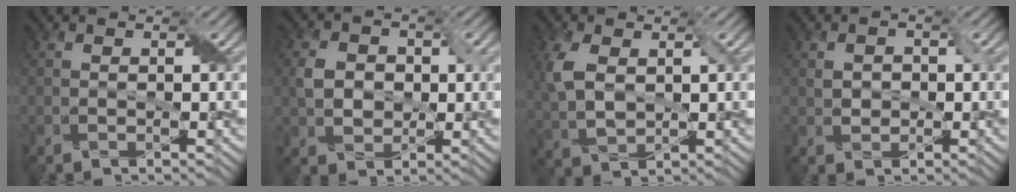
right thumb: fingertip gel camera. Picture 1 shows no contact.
{"total": 4.2, "force": [0.2, 3.7, 2.1], "torque": [-0.048, -0.003, 0.003]}
{"total": 5.9, "force": [1.4, 3.7, 4.3], "torque": [-0.113, 0.002, 0.032]}
{"total": 2.0, "force": [0.0, 1.8, 0.8], "torque": [-0.015, -0.003, 0.002]}